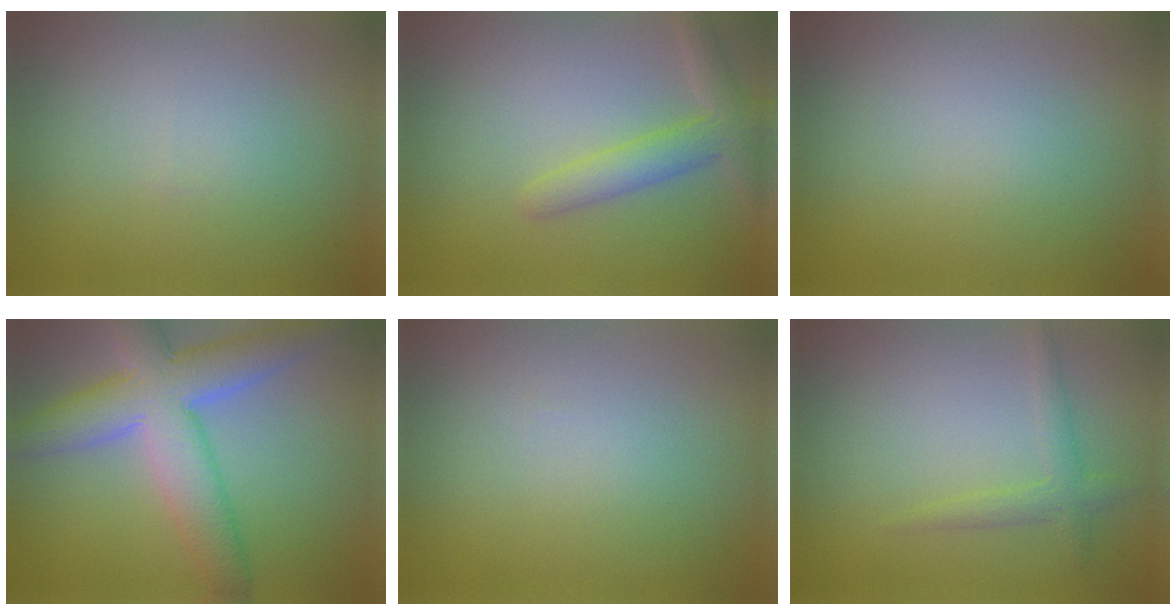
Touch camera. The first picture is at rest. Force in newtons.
{"total": 3.2, "press": 3.2, "slide": 0.2}
{"total": 0.0}
{"total": 8.5, "press": 8.5, "slide": 0.6}
{"total": 0.0}
{"total": 1.8, "press": 1.8, "slide": 0.0}